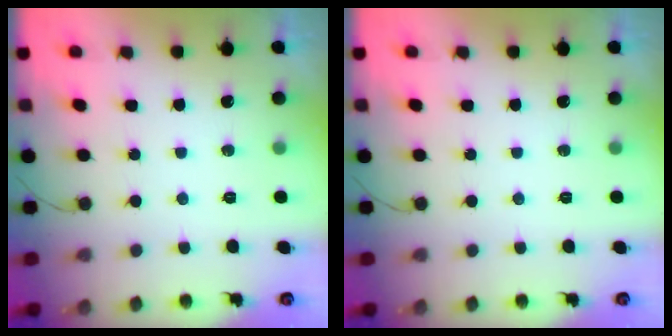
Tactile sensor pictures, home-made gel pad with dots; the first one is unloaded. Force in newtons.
{"total": 0.0}